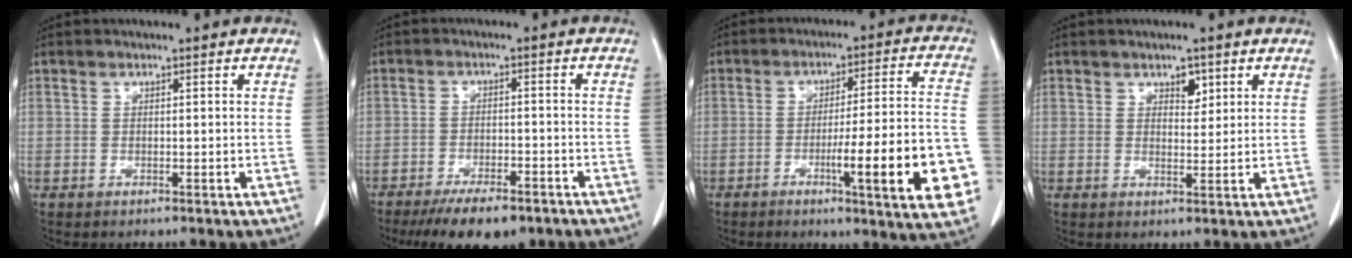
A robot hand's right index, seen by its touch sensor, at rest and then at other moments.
{"total": 9.5, "force": [-7.2, 3.2, 5.3], "torque": [-0.077, -0.008, -0.109]}
{"total": 17.1, "force": [-5.6, 0.7, 16.2], "torque": [-0.173, 0.001, -0.070]}
{"total": 2.4, "force": [1.4, 1.3, 1.4], "torque": [-0.018, -0.003, 0.024]}